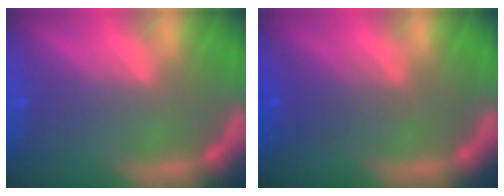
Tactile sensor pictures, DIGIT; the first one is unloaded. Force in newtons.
{"total": 2.5}